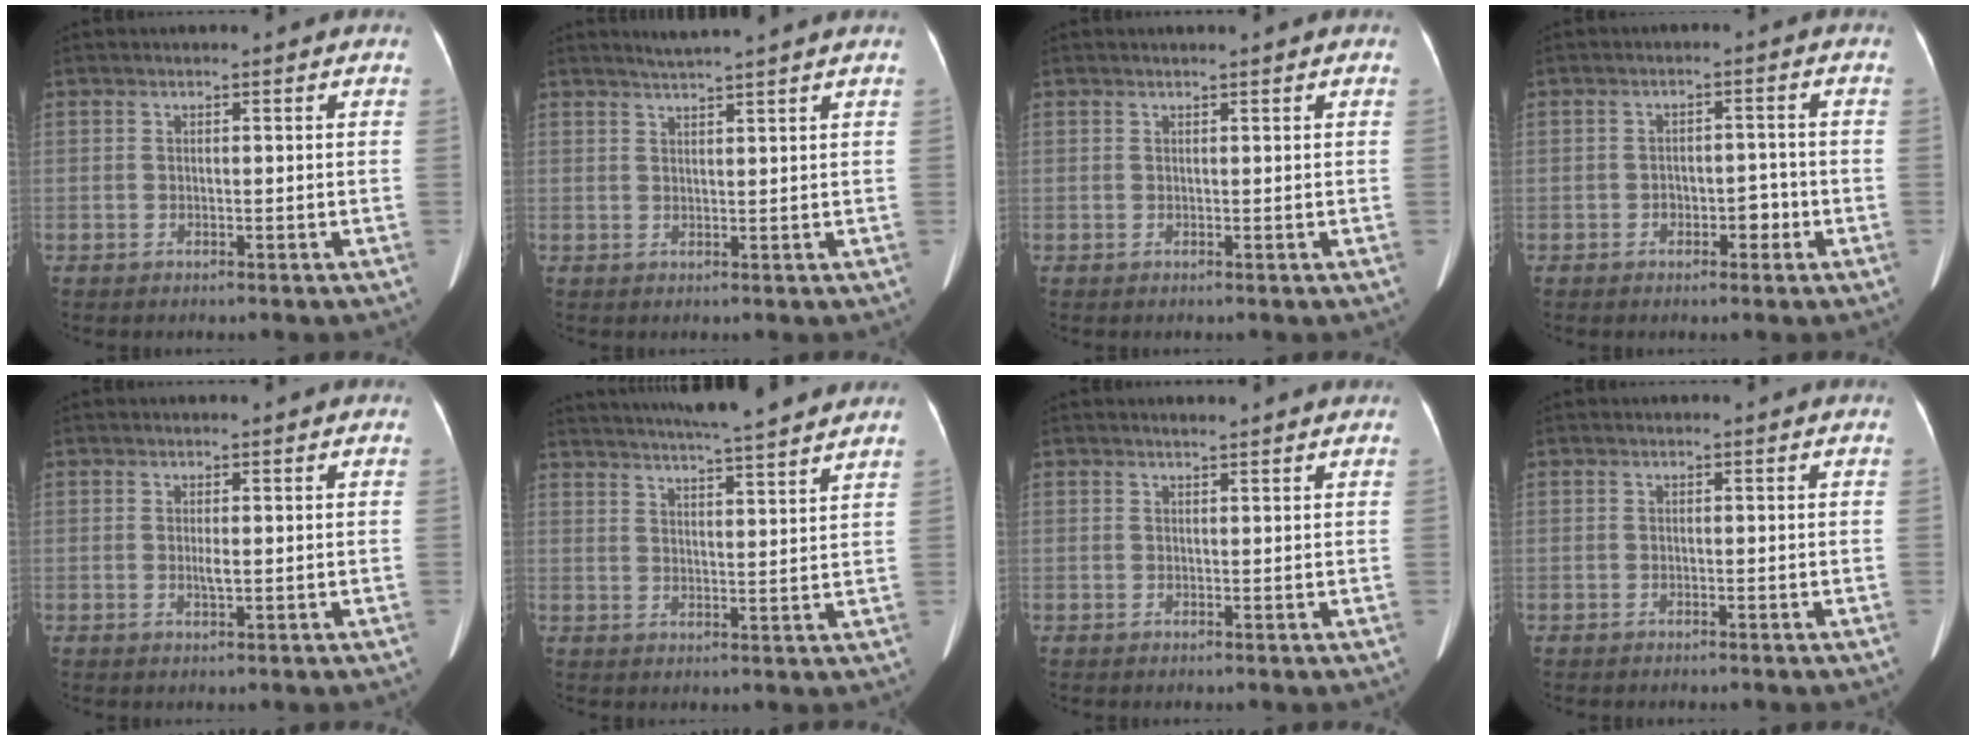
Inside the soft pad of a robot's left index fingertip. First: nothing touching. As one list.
[{"total": 4.1, "force": [3.6, -1.0, 1.5], "torque": [-0.025, 0.014, 0.060]}, {"total": 1.5, "force": [1.2, 0.1, 0.9], "torque": [-0.012, 0.013, 0.016]}, {"total": 3.1, "force": [-1.4, 1.8, 2.1], "torque": [-0.027, 0.011, -0.018]}, {"total": 1.3, "force": [0.1, 0.3, 1.2], "torque": [-0.028, -0.003, 0.001]}, {"total": 17.3, "force": [15.5, 0.3, 7.7], "torque": [-0.134, 0.011, 0.214]}, {"total": 2.4, "force": [2.2, 0.2, 0.9], "torque": [-0.018, 0.010, 0.026]}, {"total": 0.0}]